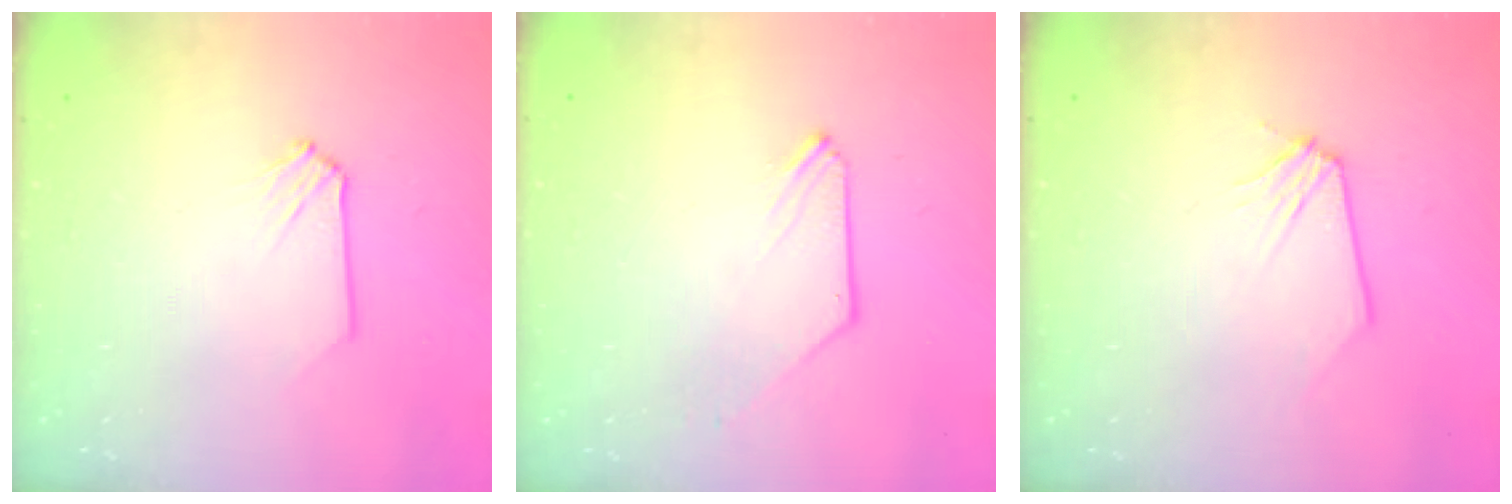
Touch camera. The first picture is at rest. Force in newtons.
{"total": 0.0}
{"total": 0.0}